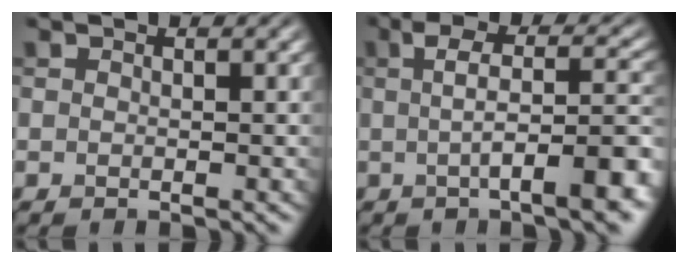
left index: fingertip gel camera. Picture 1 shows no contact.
{"total": 9.2, "force": [-1.4, 2.6, 8.8], "torque": [-0.108, 0.006, -0.026]}